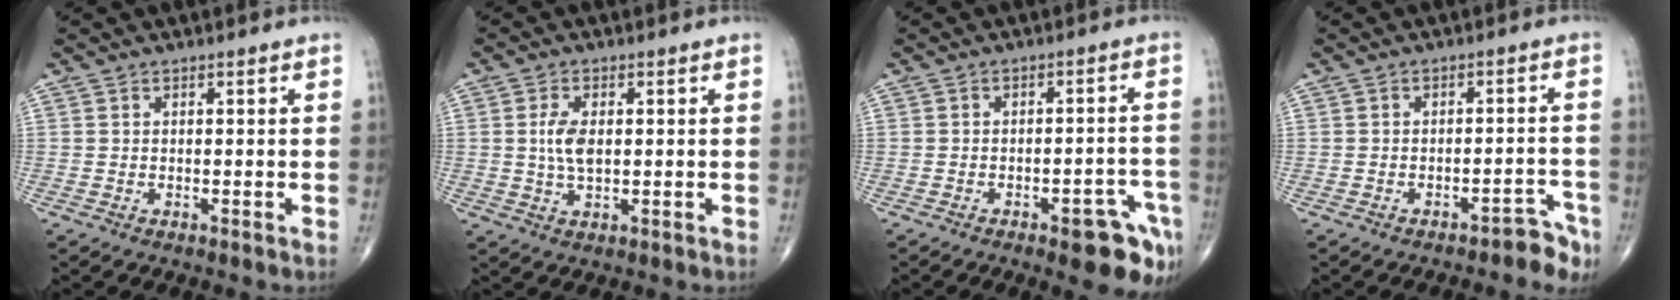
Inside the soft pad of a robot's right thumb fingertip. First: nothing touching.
{"total": 5.0, "force": [0.5, 2.5, 4.3], "torque": [-0.084, -0.002, 0.009]}
{"total": 9.9, "force": [-5.3, 3.5, 7.6], "torque": [-0.069, 0.032, -0.060]}
{"total": 3.2, "force": [-2.3, 1.6, 1.7], "torque": [-0.012, 0.023, -0.027]}